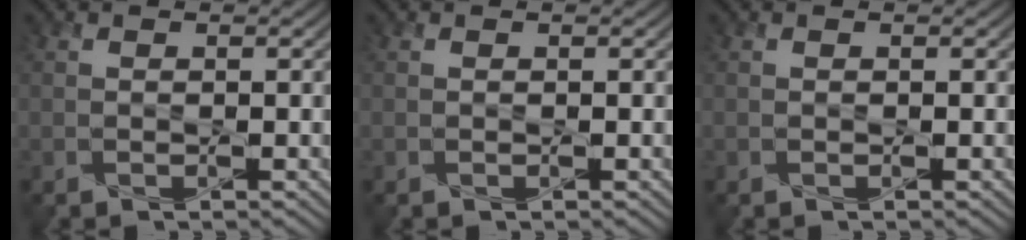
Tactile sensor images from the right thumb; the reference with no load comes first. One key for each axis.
{"total": 0.0}
{"total": 0.0}